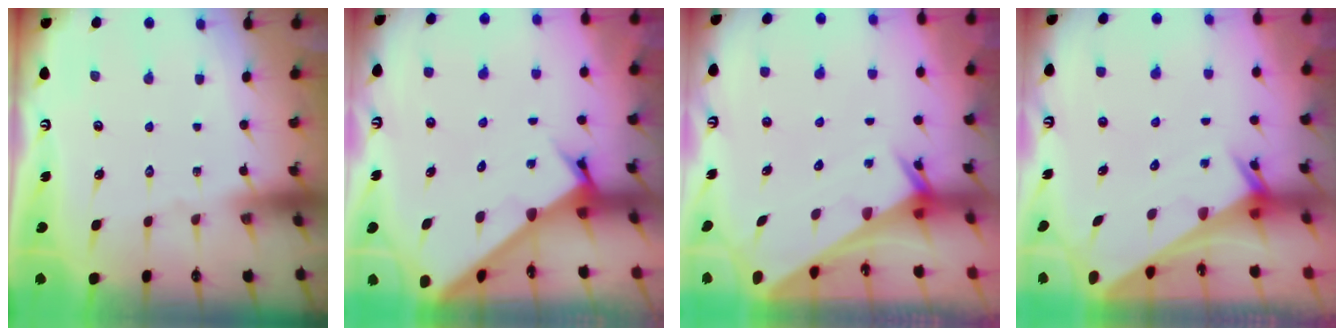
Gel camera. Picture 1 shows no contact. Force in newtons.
{"total": 3.2, "press": 3.2, "slide": 0.2}
{"total": 2.6, "press": 2.6, "slide": 0.2}
{"total": 2.6, "press": 2.6, "slide": 0.1}